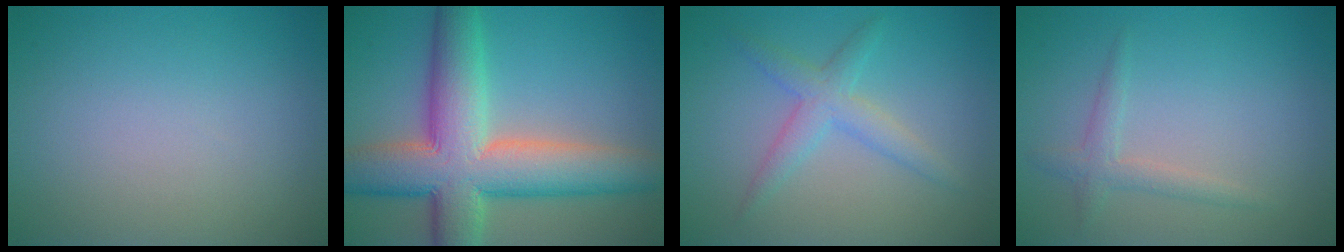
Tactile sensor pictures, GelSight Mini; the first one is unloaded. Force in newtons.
{"total": 11.5, "press": 11.5, "slide": 0.4}
{"total": 2.8, "press": 2.8, "slide": 0.1}
{"total": 1.7, "press": 1.7, "slide": 0.0}